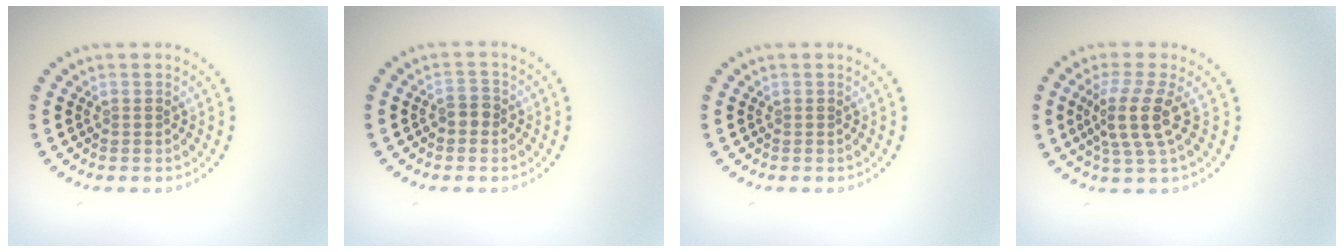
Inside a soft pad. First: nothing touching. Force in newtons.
{"total": 1.3, "press": 1.2, "slide": 0.5}
{"total": 0.0}
{"total": 3.7, "press": 2.9, "slide": 2.3}